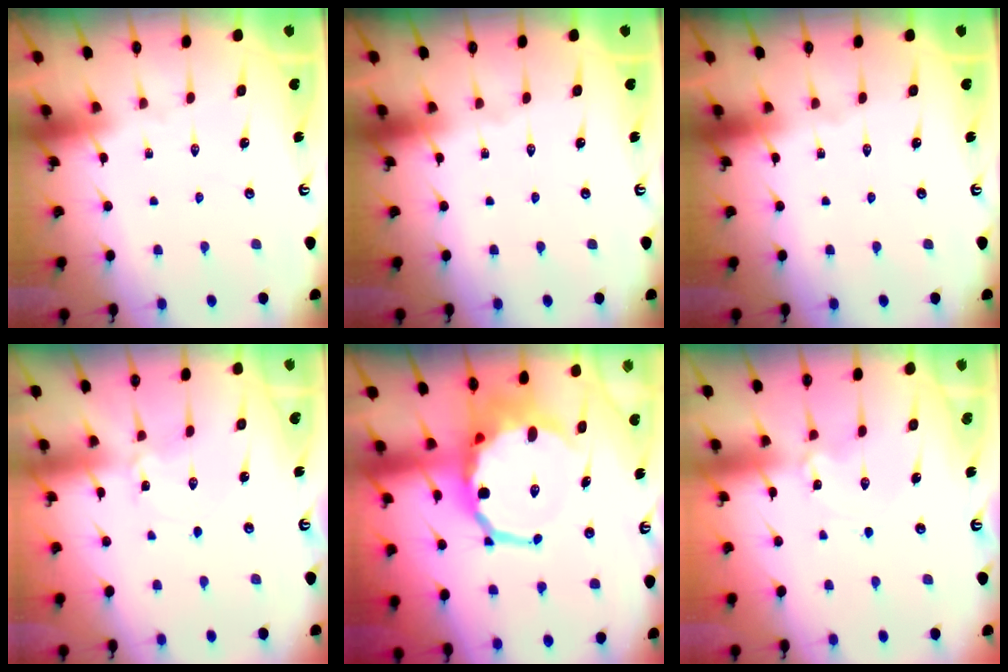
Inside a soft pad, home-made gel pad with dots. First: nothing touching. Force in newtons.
{"total": 0.0}
{"total": 0.0}
{"total": 1.2, "press": 1.2, "slide": 0.0}
{"total": 11.9, "press": 11.7, "slide": 2.4}
{"total": 1.2, "press": 1.2, "slide": 0.1}